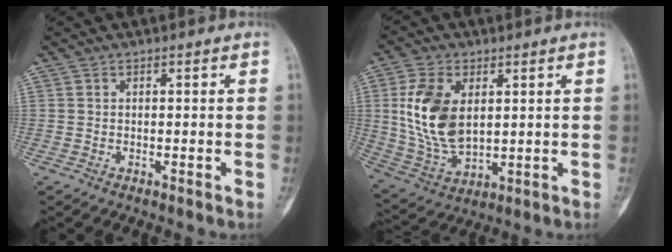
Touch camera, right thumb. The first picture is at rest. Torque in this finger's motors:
{"motor_torque": [-0.30, 1.31, 0.83, 0.61, 0.15]}